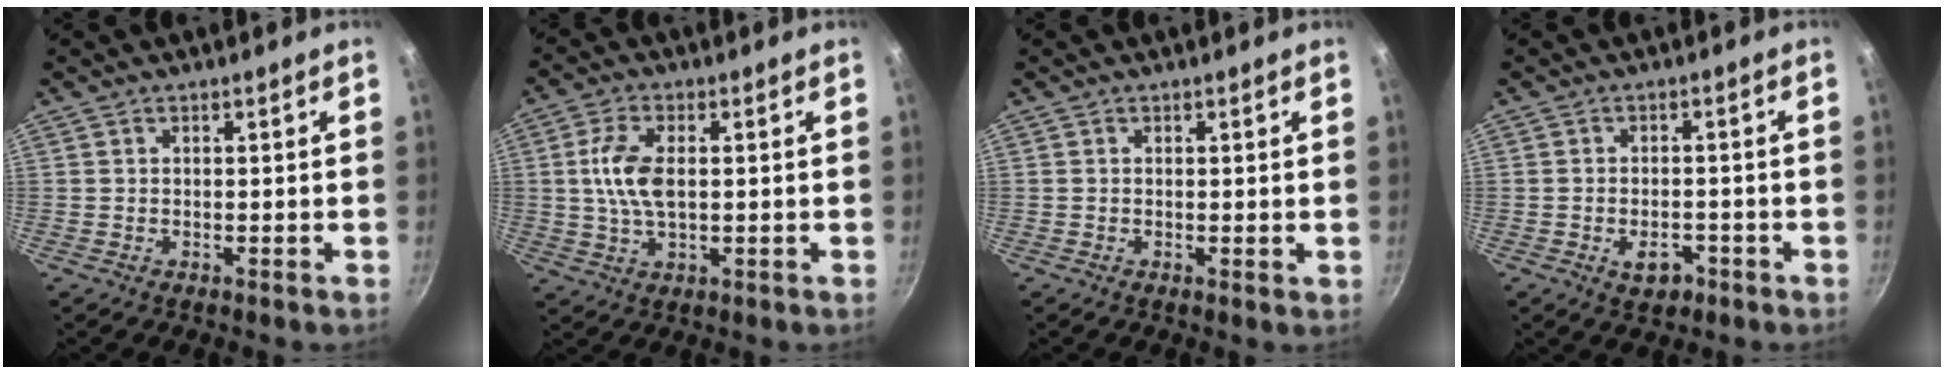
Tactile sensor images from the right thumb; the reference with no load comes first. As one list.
[{"total": 8.0, "force": [0.9, 4.1, 6.9], "torque": [-0.136, 0.005, 0.014]}, {"total": 0.6, "force": [0.2, 0.2, 0.5], "torque": [-0.007, -0.001, 0.000]}, {"total": 4.4, "force": [-2.0, 2.8, 2.7], "torque": [-0.031, 0.014, -0.025]}]